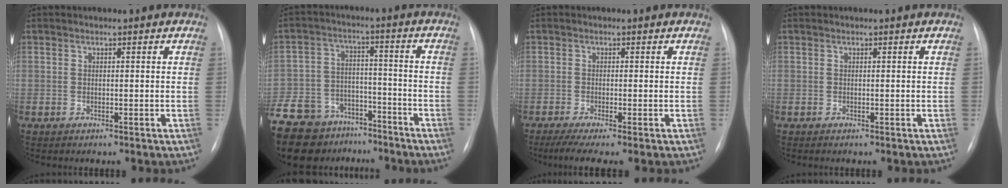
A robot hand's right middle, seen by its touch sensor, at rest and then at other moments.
{"total": 21.7, "force": [-16.1, 11.8, 8.4], "torque": [-0.243, -0.010, -0.256]}
{"total": 4.9, "force": [-3.3, 0.3, 3.5], "torque": [-0.062, -0.016, -0.055]}
{"total": 0.0}